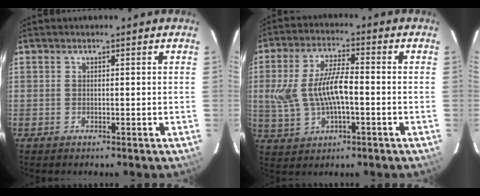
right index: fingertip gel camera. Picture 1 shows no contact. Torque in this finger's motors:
{"motor_torque": [0.36, -0.07, 0.27, 0.13]}